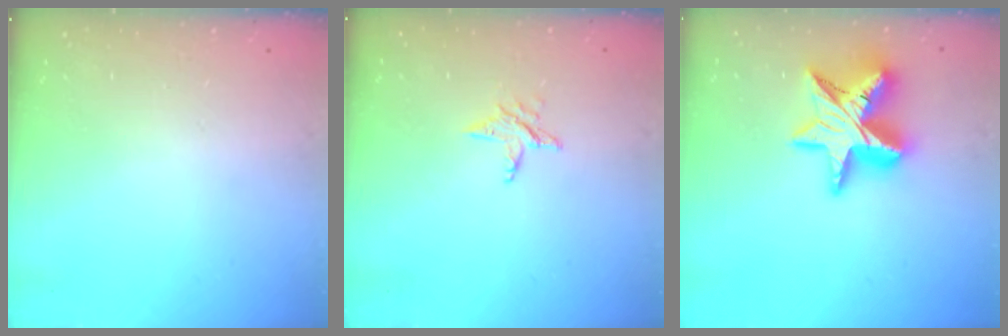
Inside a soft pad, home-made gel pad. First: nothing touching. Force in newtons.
{"total": 3.5, "press": 3.4, "slide": 0.3}
{"total": 20.0, "press": 19.9, "slide": 1.7}